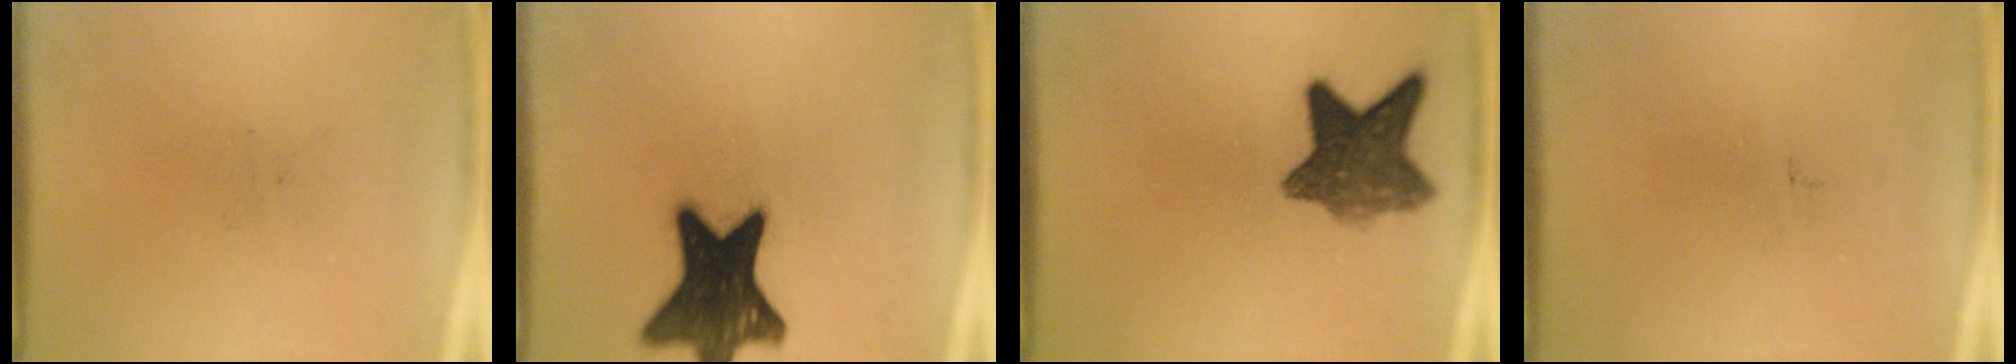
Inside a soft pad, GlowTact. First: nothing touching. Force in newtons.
{"total": 18.2}
{"total": 8.9}
{"total": 0.0}